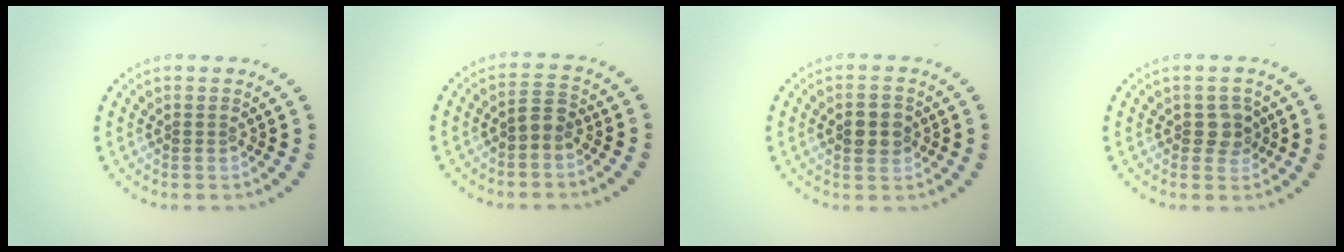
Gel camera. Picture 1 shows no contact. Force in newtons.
{"total": 1.7, "press": 1.6, "slide": 0.7}
{"total": 2.6, "press": 2.6, "slide": 0.1}
{"total": 2.0, "press": 1.9, "slide": 0.6}